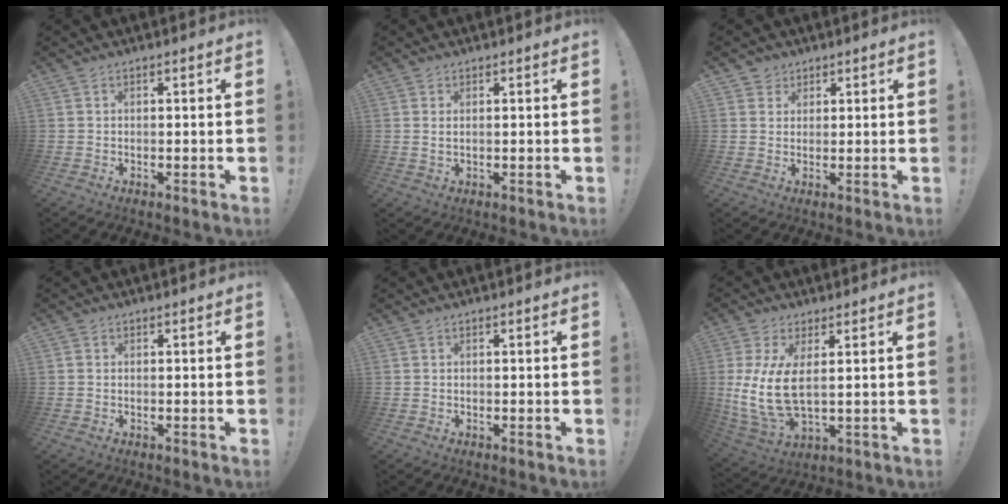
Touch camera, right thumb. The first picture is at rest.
{"total": 1.4, "force": [0.8, 0.3, 1.0], "torque": [-0.021, 0.000, 0.014]}
{"total": 3.3, "force": [1.8, 2.7, 0.3], "torque": [-0.002, -0.008, 0.033]}
{"total": 0.5, "force": [-0.2, 0.3, -0.4], "torque": [0.001, 0.003, -0.002]}
{"total": 0.0}
{"total": 12.2, "force": [2.3, 6.0, 10.4], "torque": [-0.208, -0.020, 0.046]}